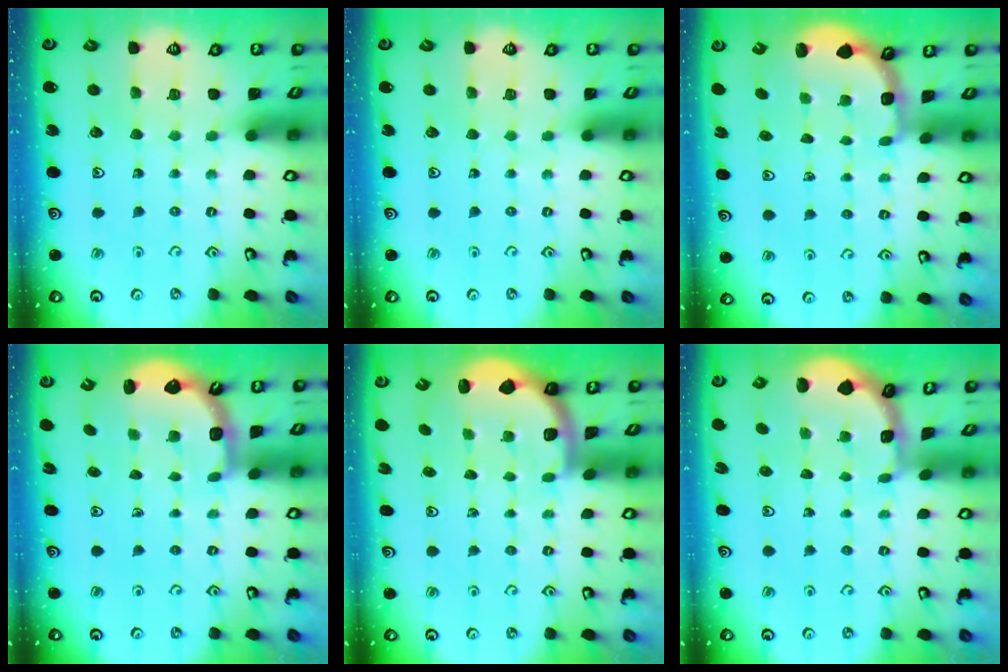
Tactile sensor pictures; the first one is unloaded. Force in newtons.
{"total": 0.0}
{"total": 2.4, "press": 1.8, "slide": 1.6}
{"total": 2.6, "press": 2.3, "slide": 1.3}
{"total": 2.0, "press": 2.0, "slide": 0.5}
{"total": 1.3, "press": 1.2, "slide": 0.1}